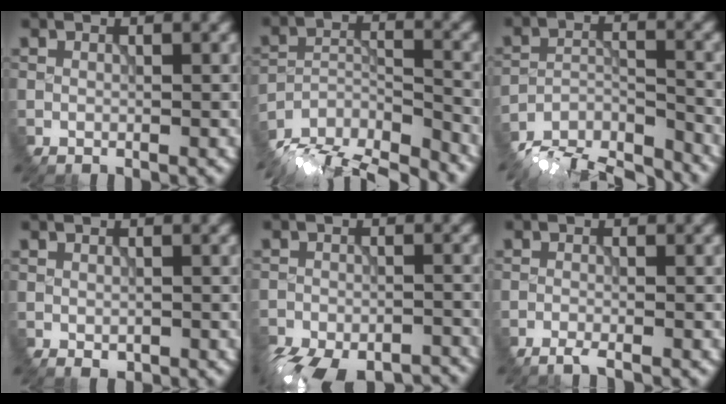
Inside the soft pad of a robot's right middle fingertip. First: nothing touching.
{"total": 14.1, "force": [-13.1, 3.6, 3.9], "torque": [-0.069, -0.007, -0.183]}
{"total": 11.3, "force": [-10.8, 2.5, 2.4], "torque": [-0.031, -0.008, -0.160]}
{"total": 0.9, "force": [-0.5, 0.6, 0.5], "torque": [-0.005, -0.008, -0.003]}
{"total": 12.2, "force": [-10.9, 4.0, 3.8], "torque": [-0.057, -0.030, -0.143]}
{"total": 2.1, "force": [-1.9, -0.2, 0.7], "torque": [-0.010, -0.004, -0.039]}